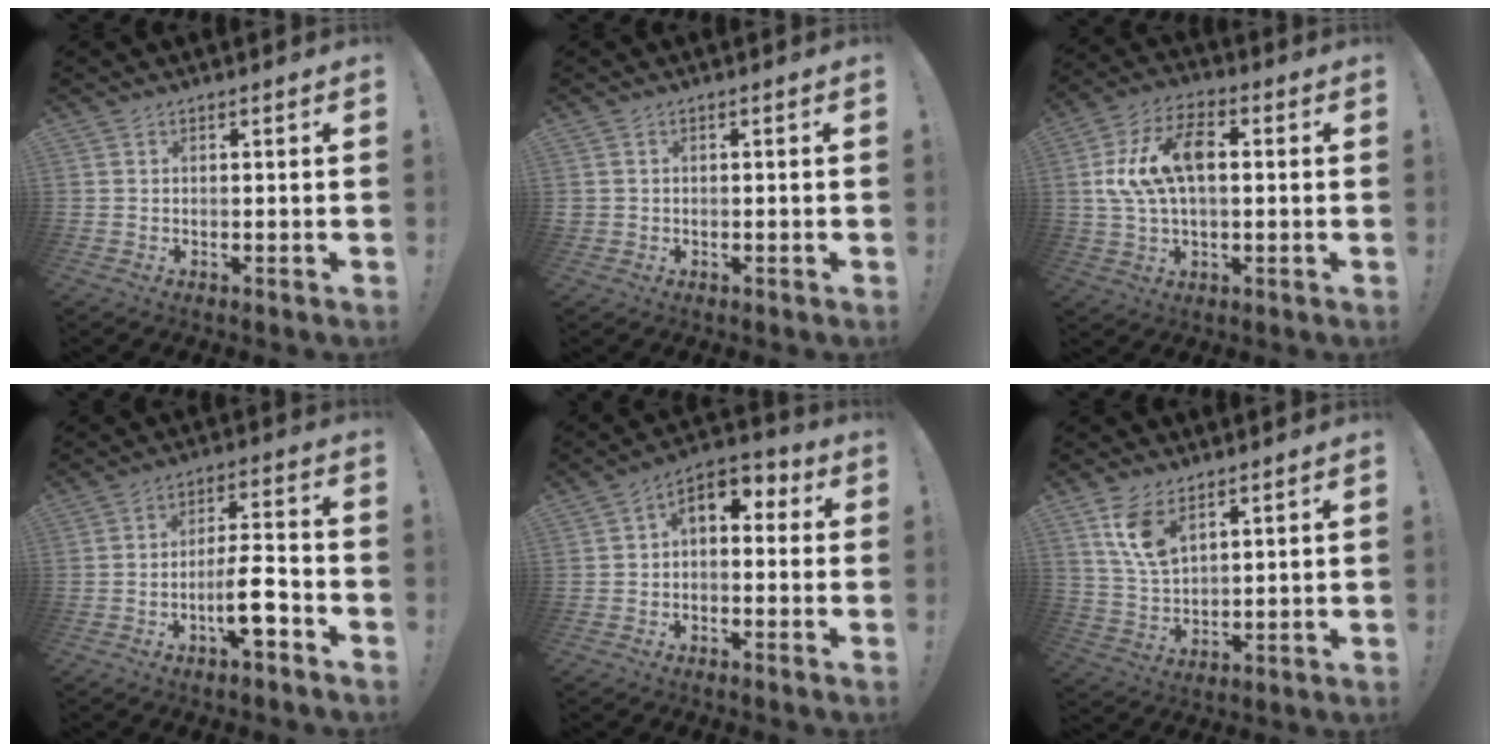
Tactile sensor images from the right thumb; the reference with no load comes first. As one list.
[{"total": 1.1, "force": [-0.1, 1.1, 0.2], "torque": [-0.002, 0.003, -0.001]}, {"total": 14.2, "force": [1.8, 8.1, 11.4], "torque": [-0.204, 0.006, 0.032]}, {"total": 10.2, "force": [-4.5, 3.0, 8.6], "torque": [-0.136, 0.021, -0.082]}, {"total": 5.9, "force": [0.6, 3.9, 4.4], "torque": [-0.064, 0.006, 0.013]}, {"total": 9.3, "force": [5.6, 4.7, 5.8], "torque": [-0.109, -0.023, 0.104]}]